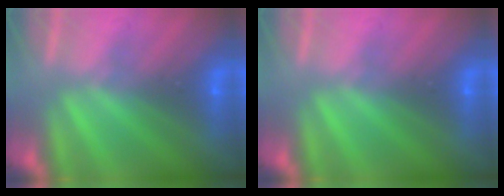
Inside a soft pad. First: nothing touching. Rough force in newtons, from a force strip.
{"total": 0.0}